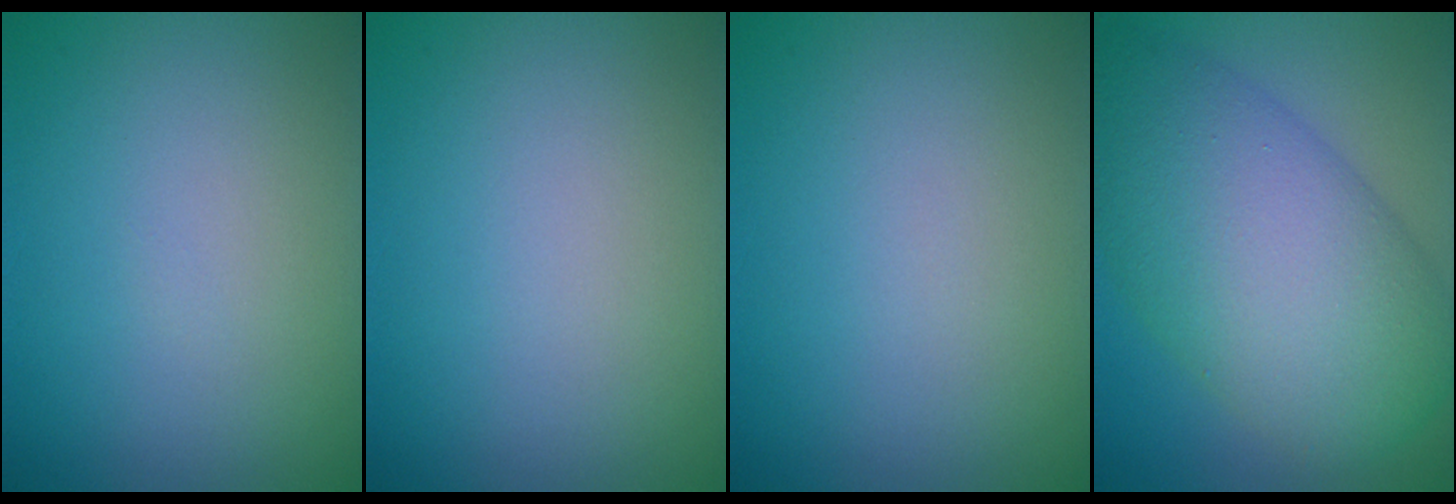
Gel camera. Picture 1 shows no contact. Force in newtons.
{"total": 0.0}
{"total": 0.0}
{"total": 11.9, "press": 11.9, "slide": 0.4}